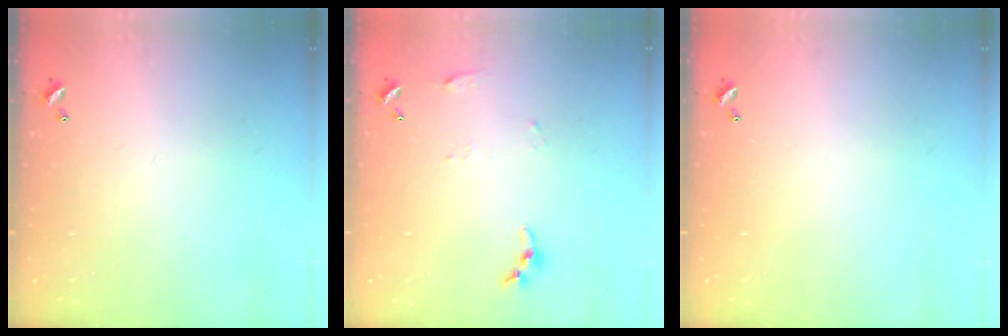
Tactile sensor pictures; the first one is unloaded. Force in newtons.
{"total": 4.6, "press": 4.6, "slide": 0.5}
{"total": 0.0}